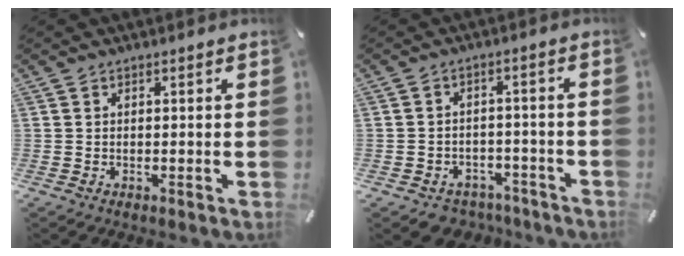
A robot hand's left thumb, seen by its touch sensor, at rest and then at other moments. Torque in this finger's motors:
{"motor_torque": [-0.13, 0.35, 0.11, 0.09, 0.01]}